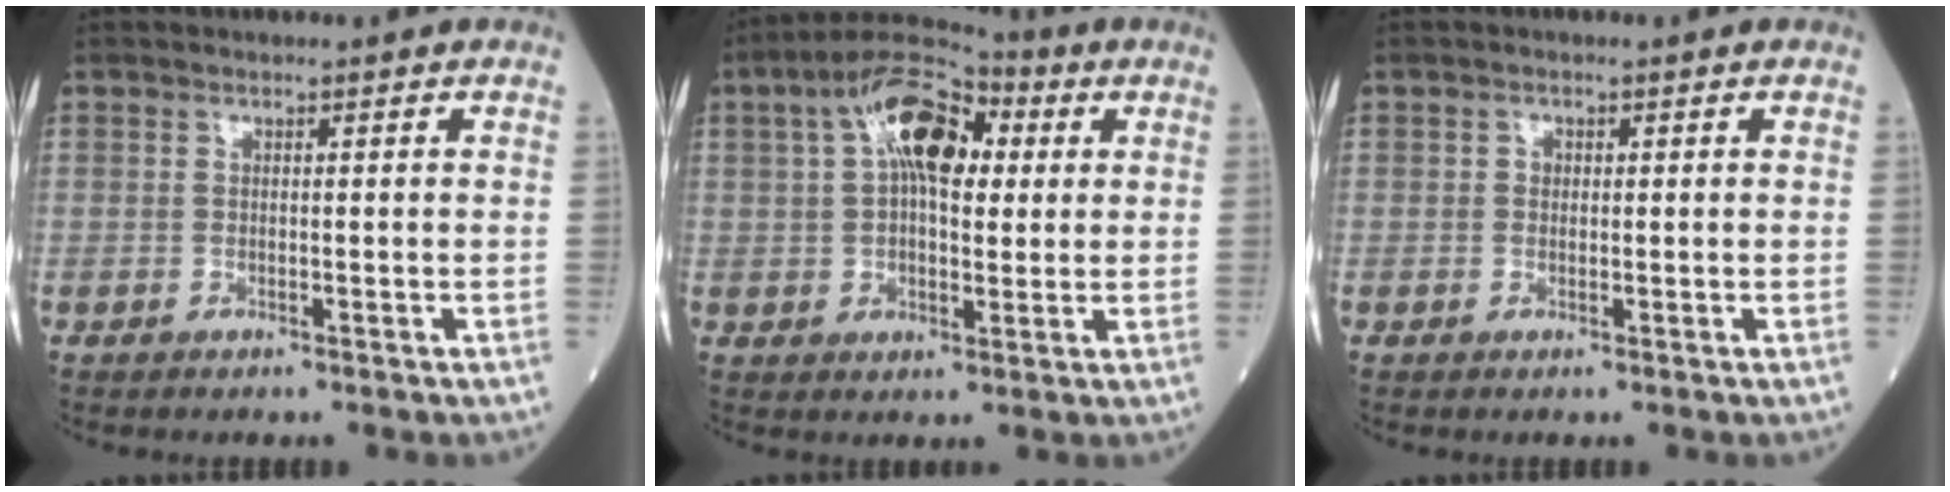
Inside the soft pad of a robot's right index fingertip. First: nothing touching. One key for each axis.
{"total": 12.7, "fx": 4.0, "fy": 5.8, "fz": 10.6, "tx": -0.192, "ty": 0.039, "tz": 0.061}
{"total": 0.9, "fx": 0.1, "fy": 0.8, "fz": 0.4, "tx": -0.006, "ty": 0.002, "tz": -0.001}